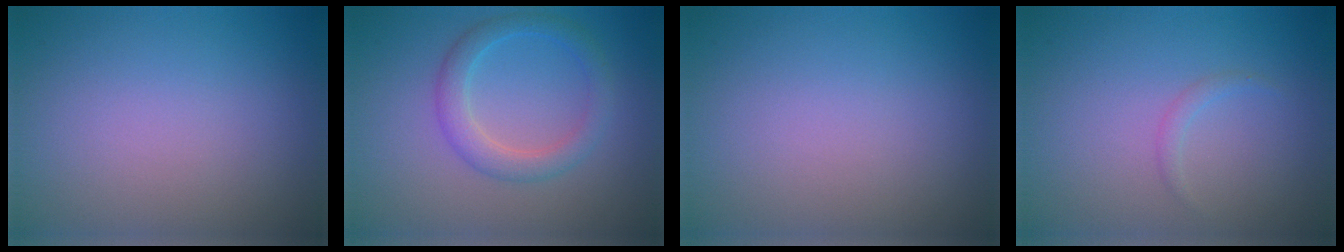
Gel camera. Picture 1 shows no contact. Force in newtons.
{"total": 3.0, "press": 3.0, "slide": 0.1}
{"total": 0.0}
{"total": 0.7, "press": 0.7, "slide": 0.0}